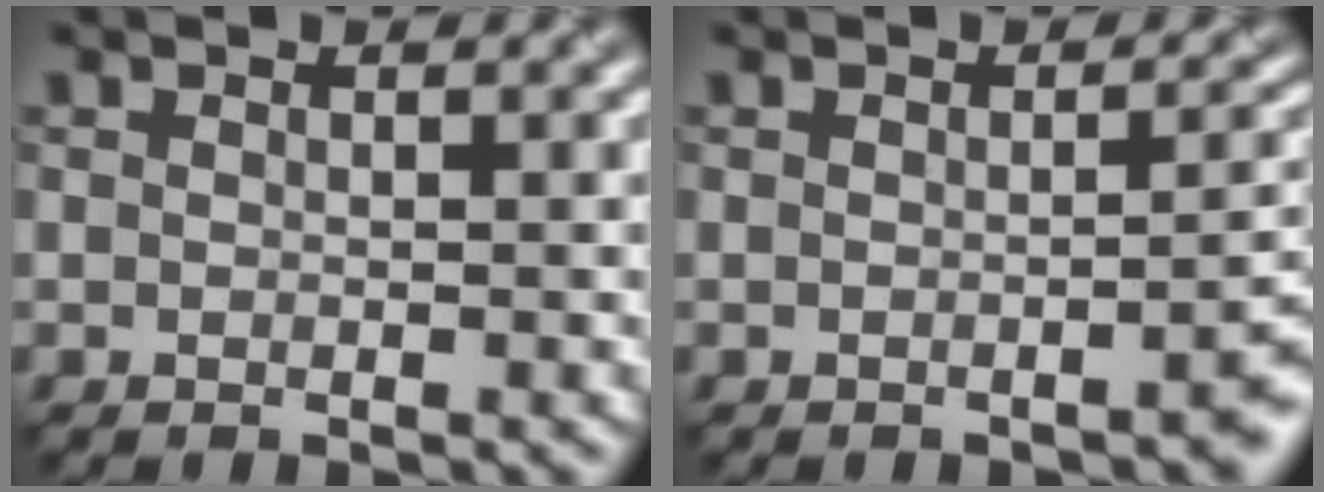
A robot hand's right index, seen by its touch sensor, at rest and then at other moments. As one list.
[{"total": 3.0, "force": [-1.3, 0.7, 2.6], "torque": [-0.010, 0.013, -0.016]}]